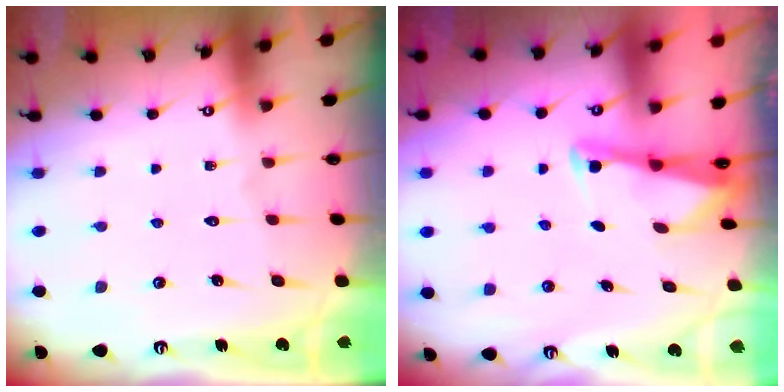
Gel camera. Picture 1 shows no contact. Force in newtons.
{"total": 2.5, "press": 2.5, "slide": 0.2}